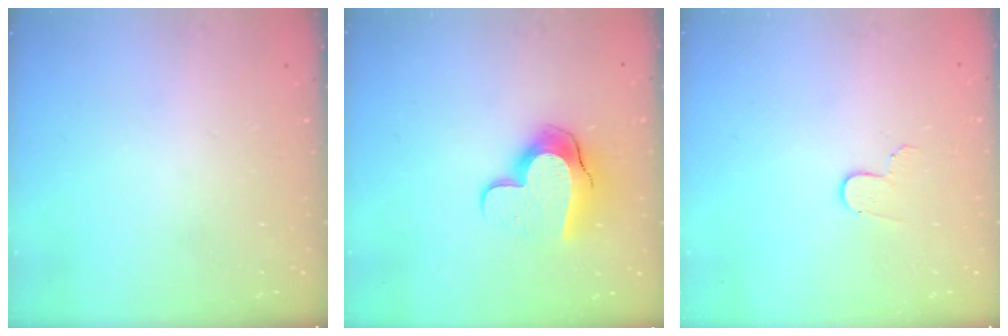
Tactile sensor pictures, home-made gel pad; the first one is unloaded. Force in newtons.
{"total": 11.9, "press": 11.9, "slide": 1.1}
{"total": 3.8, "press": 3.8, "slide": 0.3}